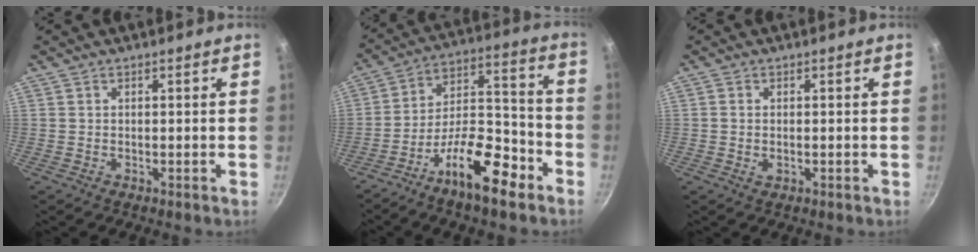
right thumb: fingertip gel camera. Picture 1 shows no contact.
{"total": 16.3, "force": [-9.5, 5.8, 11.8], "torque": [-0.176, 0.076, -0.169]}
{"total": 1.4, "force": [-0.2, 0.9, 1.1], "torque": [-0.021, 0.000, -0.004]}